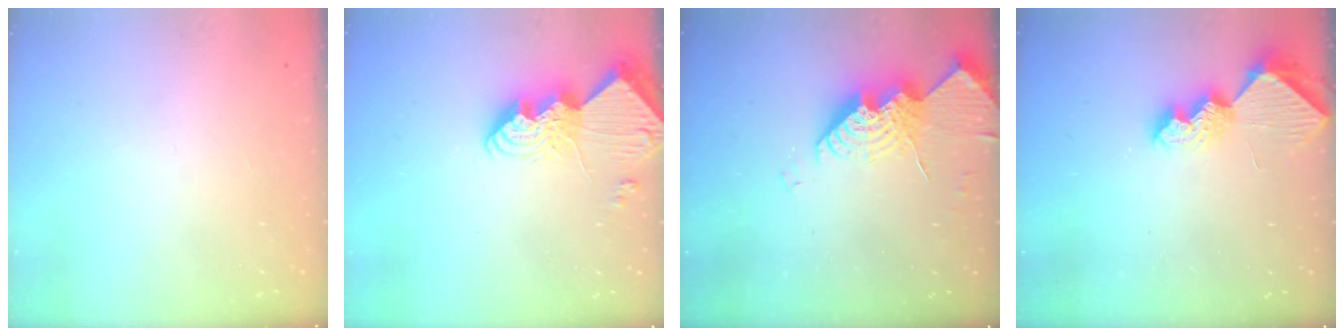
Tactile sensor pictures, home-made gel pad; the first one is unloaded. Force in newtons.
{"total": 10.2, "press": 10.1, "slide": 0.7}
{"total": 15.2, "press": 15.2, "slide": 1.5}
{"total": 7.7, "press": 7.7, "slide": 0.7}